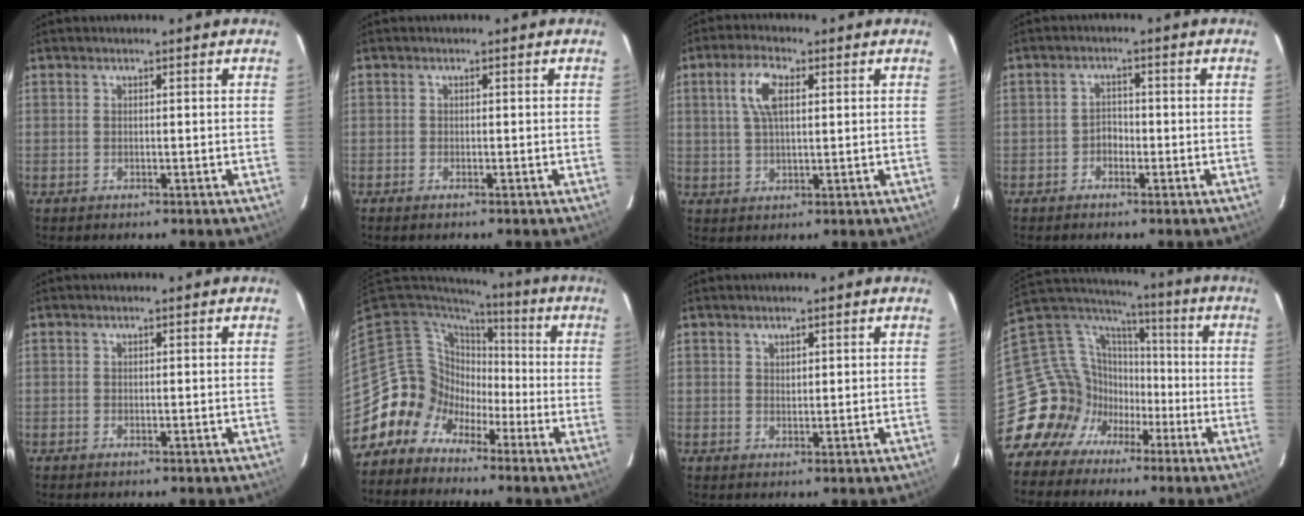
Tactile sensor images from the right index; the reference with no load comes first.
{"total": 0.9, "force": [-0.7, 0.3, 0.4], "torque": [-0.010, -0.002, -0.015]}
{"total": 6.4, "force": [2.0, 2.7, 5.4], "torque": [-0.107, 0.012, 0.039]}
{"total": 2.1, "force": [-1.2, 1.5, 0.6], "torque": [-0.011, 0.007, -0.022]}
{"total": 0.0}
{"total": 9.8, "force": [-4.7, 8.6, 0.4], "torque": [-0.022, 0.043, -0.104]}
{"total": 1.3, "force": [0.9, 0.8, 0.5], "torque": [-0.005, 0.003, 0.016]}
{"total": 17.7, "force": [-9.3, 13.9, 5.9], "torque": [-0.128, 0.055, -0.168]}